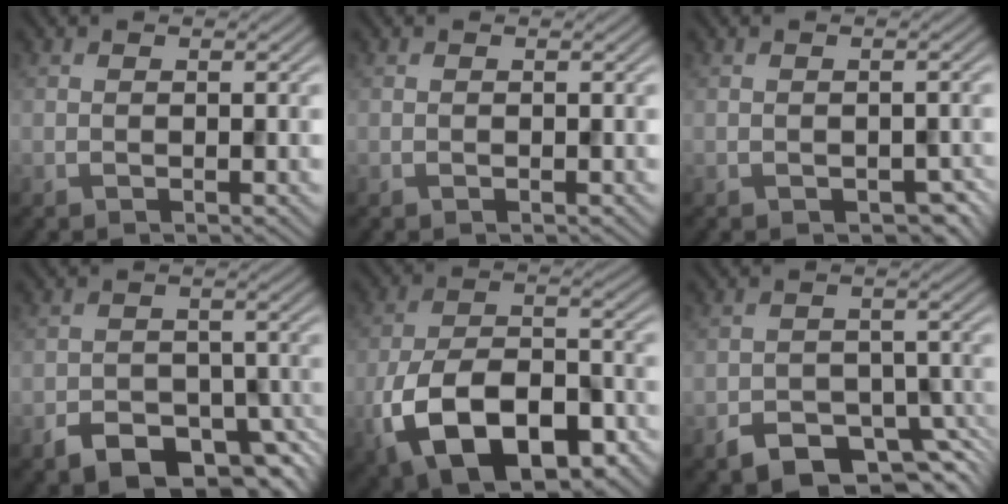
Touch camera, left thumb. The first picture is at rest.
{"total": 0.0}
{"total": 1.5, "force": [-0.9, 1.0, 0.7], "torque": [-0.017, -0.011, -0.008]}
{"total": 7.1, "force": [-5.1, 3.8, 3.2], "torque": [-0.044, -0.016, -0.083]}
{"total": 14.3, "force": [-6.8, 7.6, 10.0], "torque": [-0.215, -0.023, -0.123]}
{"total": 6.5, "force": [-4.6, 3.4, 3.0], "torque": [-0.043, -0.010, -0.079]}